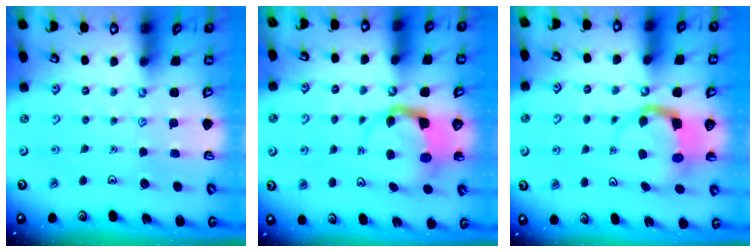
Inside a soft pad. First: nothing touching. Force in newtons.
{"total": 3.7, "press": 3.6, "slide": 0.6}
{"total": 4.0, "press": 4.0, "slide": 0.3}